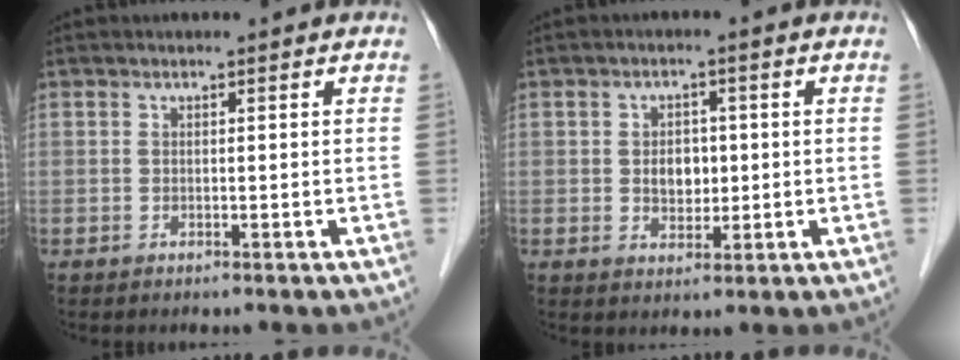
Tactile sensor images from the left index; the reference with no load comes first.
{"total": 3.8, "force": [-0.1, 2.7, 2.7], "torque": [-0.043, 0.005, 0.005]}